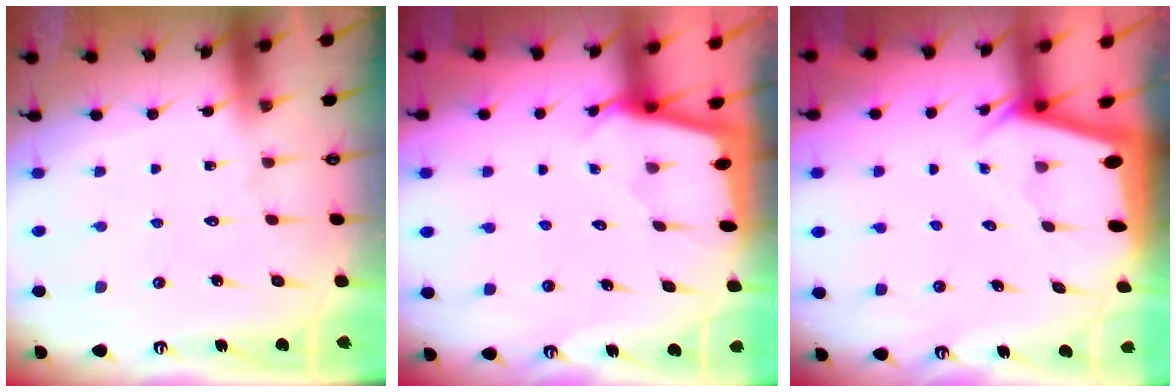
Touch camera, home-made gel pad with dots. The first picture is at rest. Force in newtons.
{"total": 1.6, "press": 1.6, "slide": 0.3}
{"total": 2.2, "press": 2.2, "slide": 0.0}